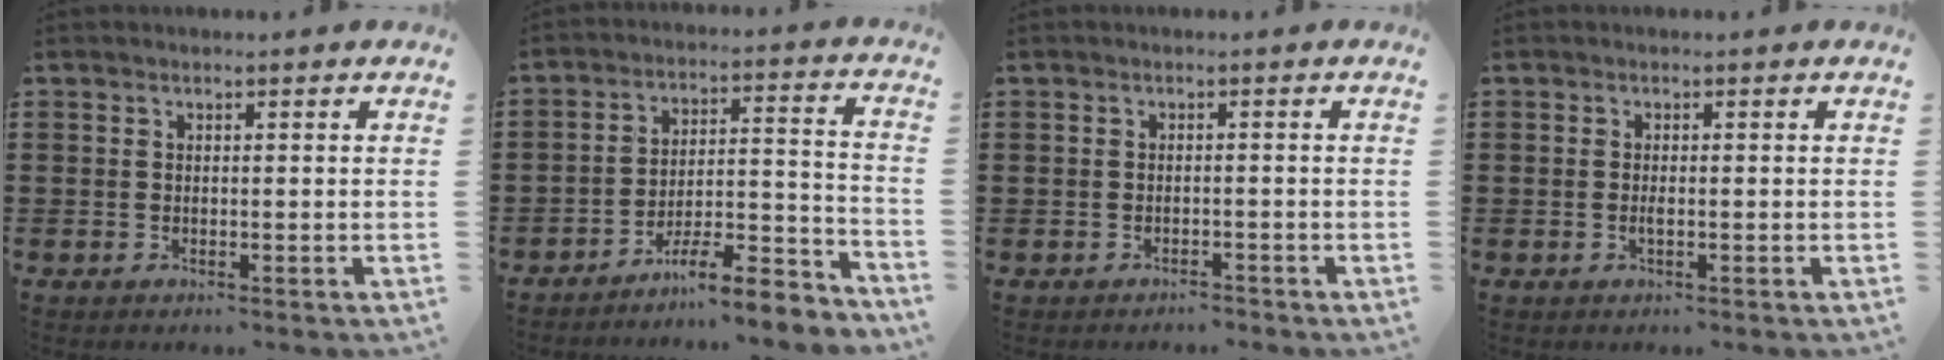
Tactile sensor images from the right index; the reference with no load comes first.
{"total": 8.2, "force": [-7.4, 0.9, 3.4], "torque": [-0.043, 0.015, -0.139]}
{"total": 1.3, "force": [-1.2, 0.3, -0.2], "torque": [-0.001, 0.006, -0.029]}
{"total": 0.8, "force": [-0.2, 0.2, 0.7], "torque": [-0.014, -0.003, -0.002]}